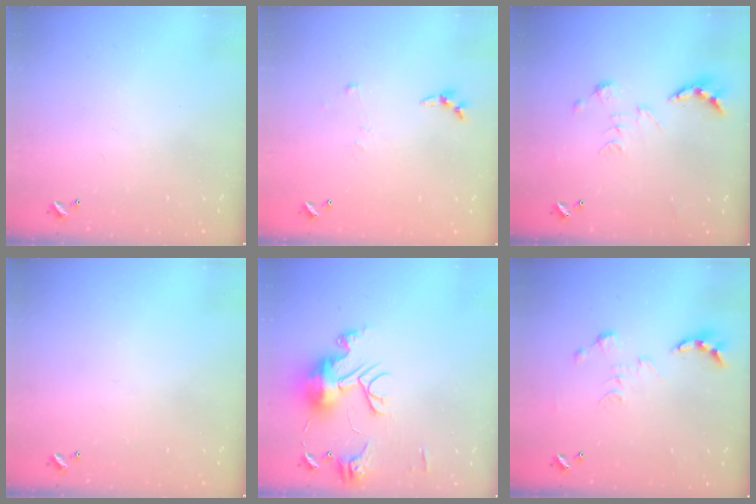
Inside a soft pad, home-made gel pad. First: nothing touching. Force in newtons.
{"total": 4.2, "press": 4.2, "slide": 0.5}
{"total": 0.8, "press": 0.8, "slide": 0.3}
{"total": 0.0}
{"total": 13.5, "press": 13.5, "slide": 1.0}
{"total": 0.0}